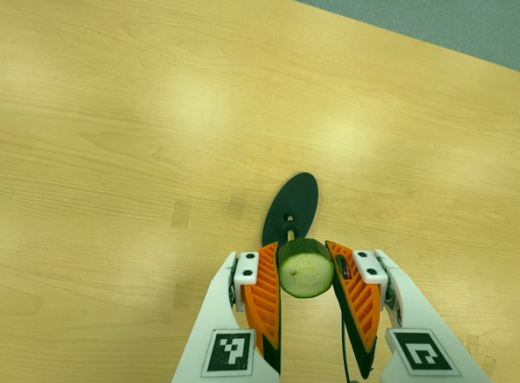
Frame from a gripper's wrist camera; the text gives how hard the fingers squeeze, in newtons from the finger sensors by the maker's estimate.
{"total": 10.4, "left": 9.5, "right": 11.2}